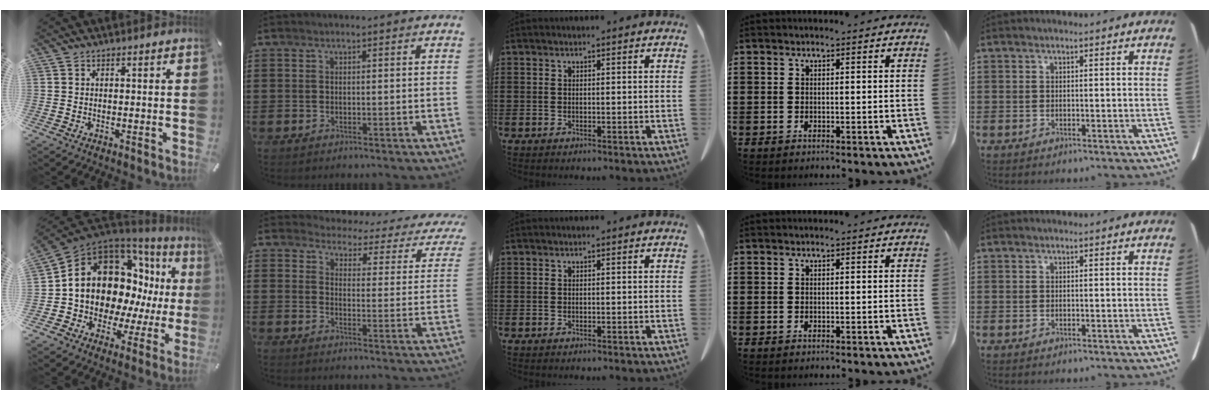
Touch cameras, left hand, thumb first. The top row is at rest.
{"thumb": {"total": 16.6, "force": [4.6, 12.3, 10.1], "torque": [-0.174, -0.055, 0.090]}, "index": {"total": 2.6, "force": [2.5, 0.4, 0.7], "torque": [-0.034, -0.022, 0.034]}}